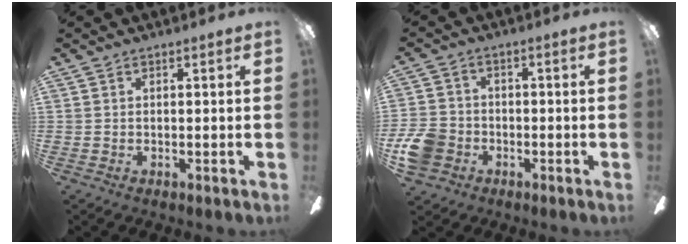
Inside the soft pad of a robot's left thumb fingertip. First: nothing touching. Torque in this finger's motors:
{"motor_torque": [-0.15, 0.19, 0.04, -0.03, 0.01]}